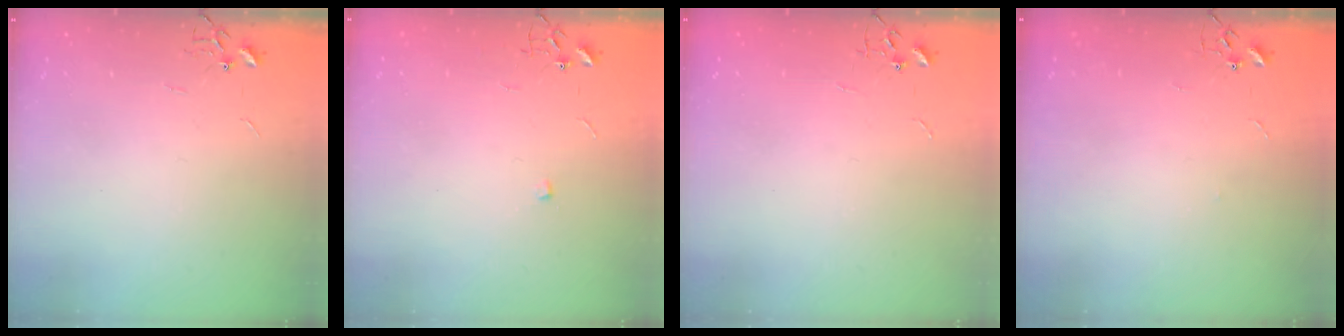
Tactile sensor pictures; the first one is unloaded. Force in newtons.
{"total": 5.1, "press": 5.1, "slide": 0.8}
{"total": 0.0}
{"total": 2.8, "press": 2.8, "slide": 0.5}